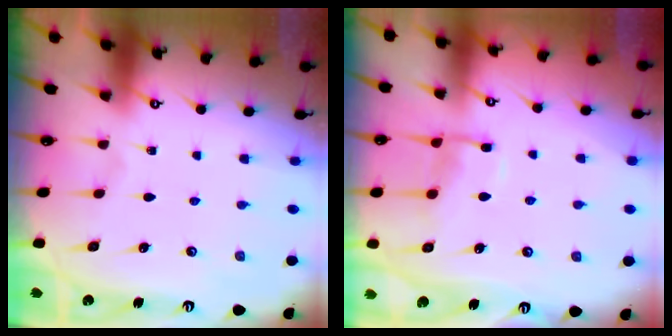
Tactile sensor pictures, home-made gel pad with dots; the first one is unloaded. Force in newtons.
{"total": 9.7, "press": 9.7, "slide": 1.0}